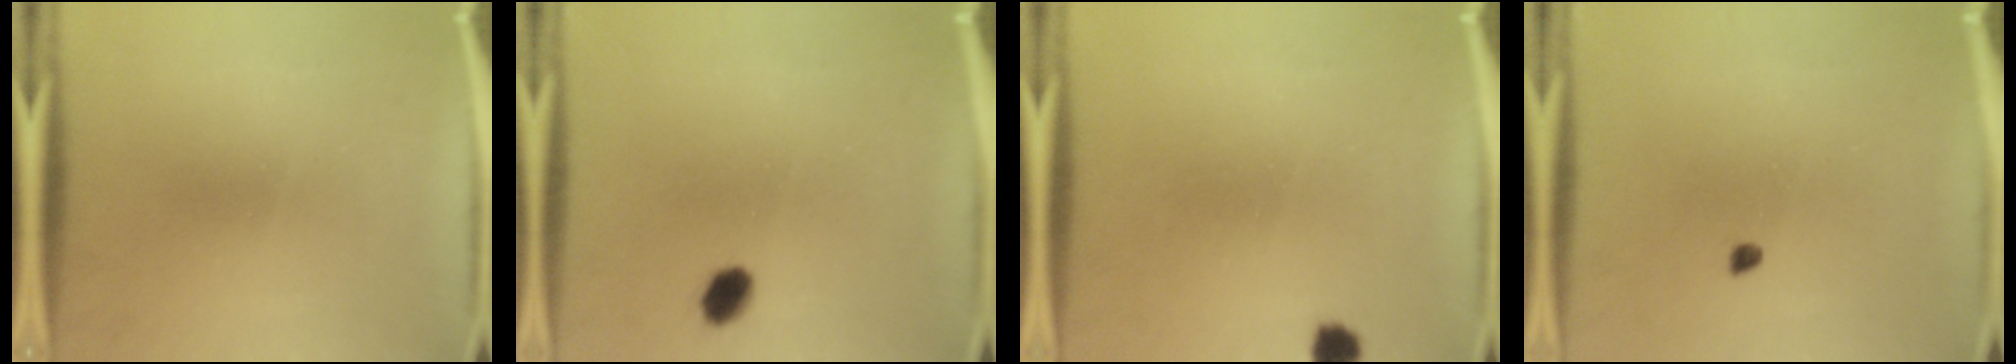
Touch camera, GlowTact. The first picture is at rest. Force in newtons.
{"total": 3.8}
{"total": 2.2}
{"total": 1.0}